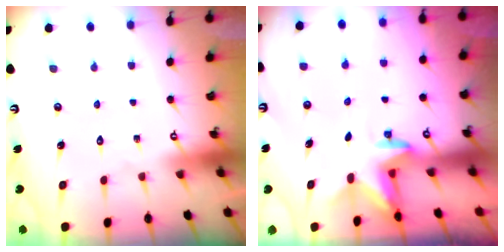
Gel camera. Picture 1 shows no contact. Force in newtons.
{"total": 3.0, "press": 2.9, "slide": 0.7}